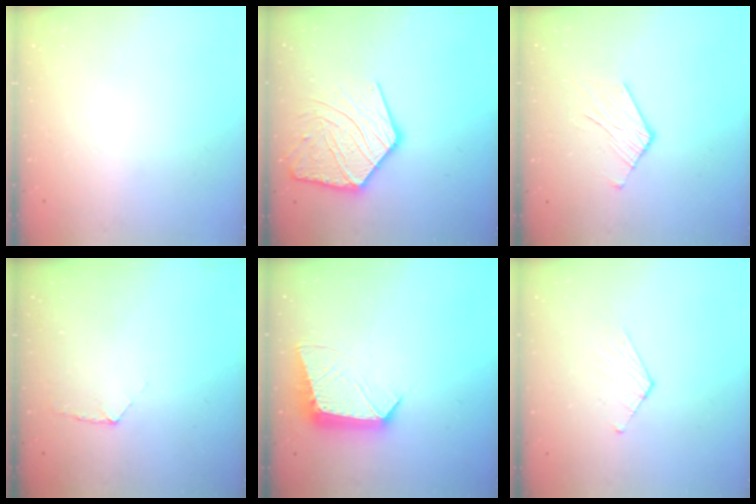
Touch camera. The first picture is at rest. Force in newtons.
{"total": 17.3, "press": 17.2, "slide": 1.7}
{"total": 6.5, "press": 6.5, "slide": 0.3}
{"total": 6.0, "press": 6.0, "slide": 0.5}
{"total": 11.2, "press": 11.2, "slide": 0.6}
{"total": 4.4, "press": 4.4, "slide": 0.4}